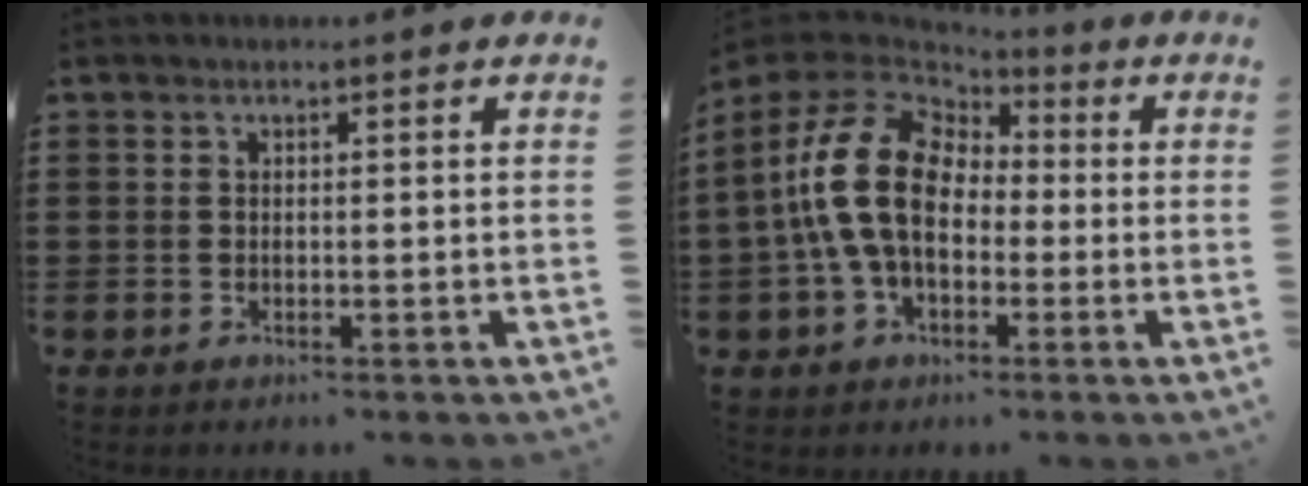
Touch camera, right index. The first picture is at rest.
{"total": 14.2, "force": [0.0, 9.2, 10.9], "torque": [-0.266, 0.011, -0.008]}